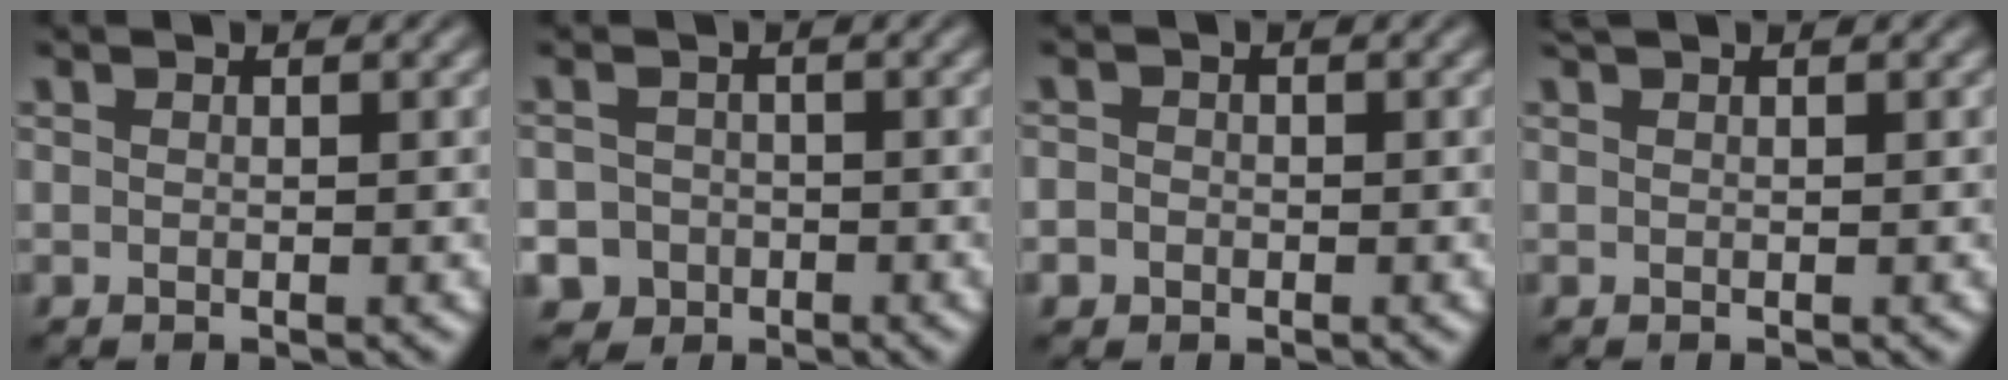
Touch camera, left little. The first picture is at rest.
{"total": 5.6, "force": [-3.2, 4.5, 1.2], "torque": [-0.011, -0.014, -0.061]}
{"total": 1.6, "force": [-0.4, 1.4, 0.5], "torque": [0.006, 0.004, -0.013]}
{"total": 0.6, "force": [0.5, 0.0, 0.3], "torque": [-0.003, 0.002, 0.010]}